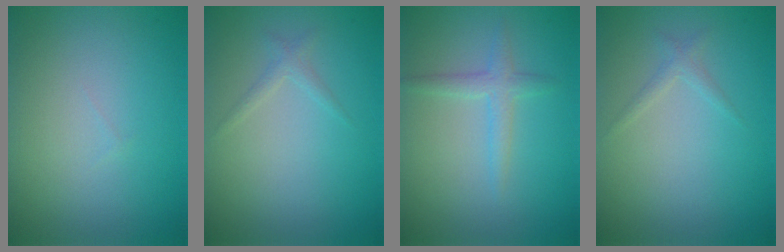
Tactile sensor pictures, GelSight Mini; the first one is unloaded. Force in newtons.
{"total": 0.9, "press": 0.9, "slide": 0.1}
{"total": 1.8, "press": 1.8, "slide": 0.1}
{"total": 0.9, "press": 0.9, "slide": 0.1}